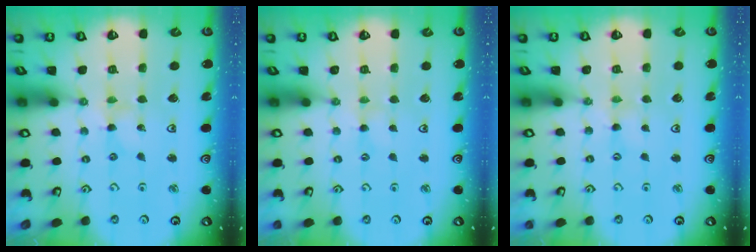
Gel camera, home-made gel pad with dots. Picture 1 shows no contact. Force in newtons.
{"total": 0.9, "press": 0.9, "slide": 0.2}
{"total": 1.3, "press": 1.2, "slide": 0.2}